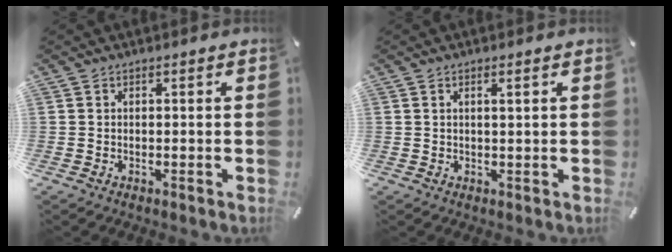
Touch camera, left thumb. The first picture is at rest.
{"total": 1.8, "force": [0.5, 0.1, 1.7], "torque": [-0.034, -0.001, 0.007]}